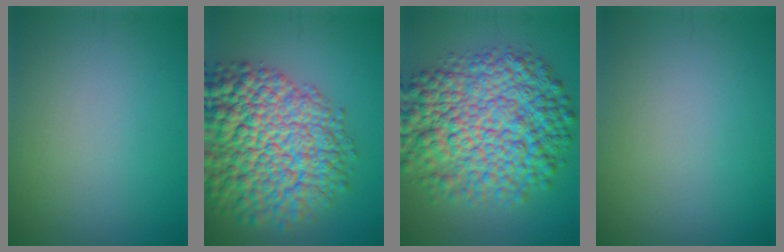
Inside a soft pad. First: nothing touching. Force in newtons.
{"total": 13.3, "press": 13.3, "slide": 0.5}
{"total": 12.5, "press": 12.5, "slide": 0.2}
{"total": 0.0}